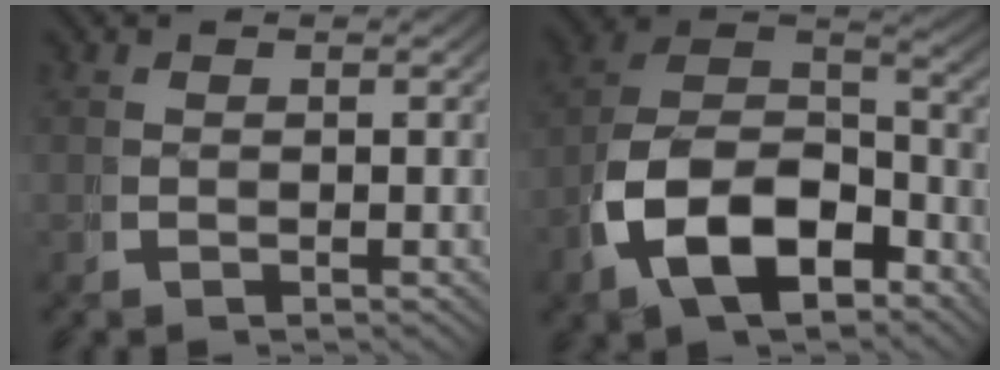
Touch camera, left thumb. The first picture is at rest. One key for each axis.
{"total": 12.0, "fx": -1.9, "fy": 8.4, "fz": 8.4, "tx": -0.196, "ty": -0.042, "tz": -0.020}